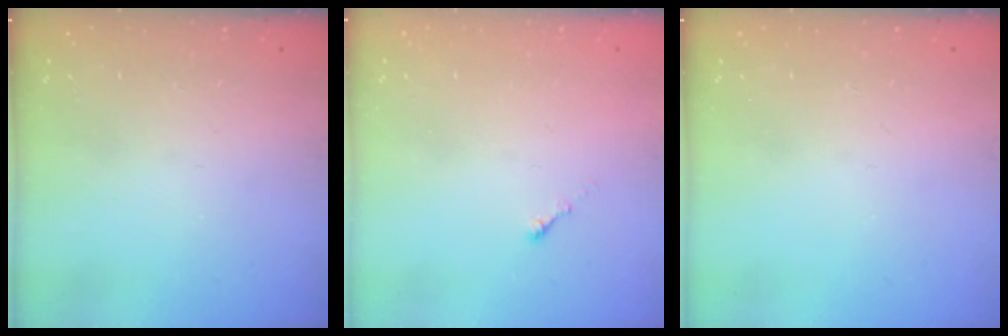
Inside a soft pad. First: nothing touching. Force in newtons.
{"total": 0.0}
{"total": 0.0}